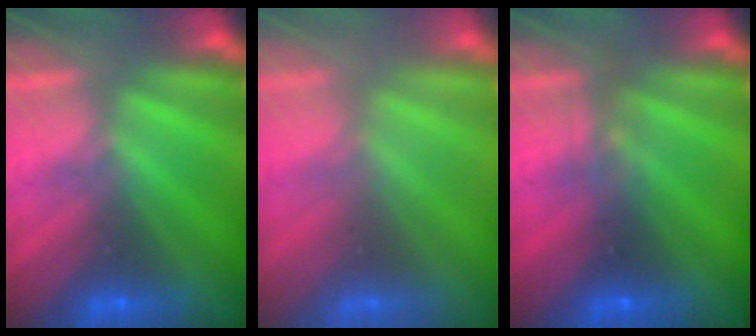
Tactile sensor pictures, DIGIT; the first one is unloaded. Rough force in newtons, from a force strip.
{"total": 2.7}
{"total": 2.3}